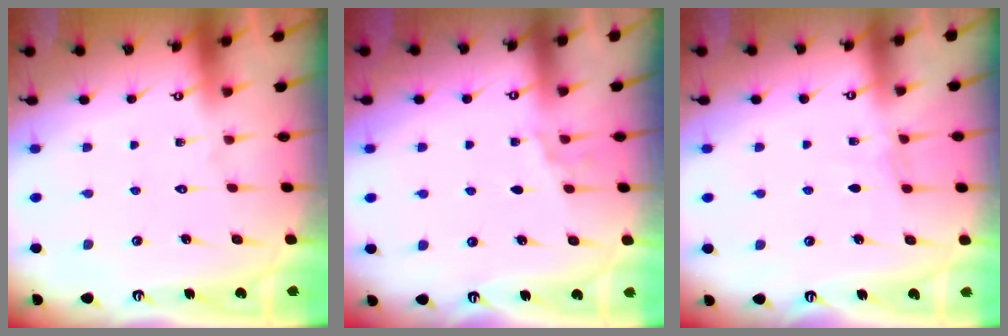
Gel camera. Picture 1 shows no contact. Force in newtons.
{"total": 4.3, "press": 3.6, "slide": 2.4}
{"total": 4.0, "press": 4.0, "slide": 0.5}